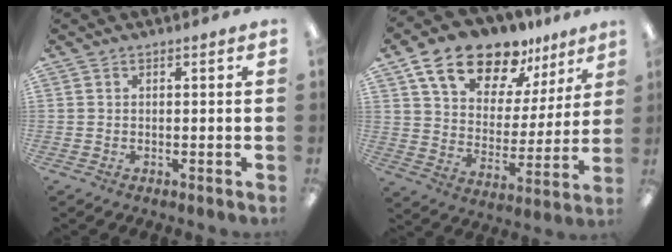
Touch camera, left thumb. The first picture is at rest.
{"total": 16.7, "force": [12.8, 8.3, 7.0], "torque": [-0.127, -0.078, 0.232]}